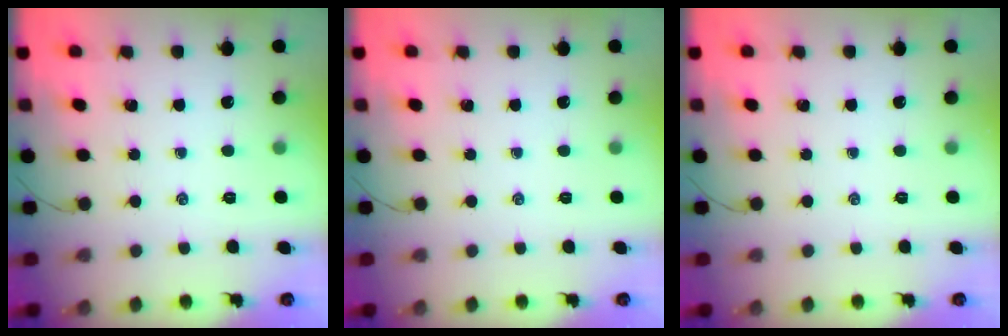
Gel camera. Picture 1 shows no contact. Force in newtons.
{"total": 0.0}
{"total": 0.0}